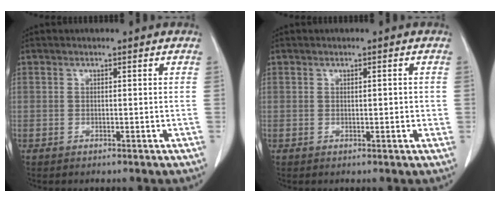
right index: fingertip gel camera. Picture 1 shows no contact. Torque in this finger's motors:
{"motor_torque": [-0.09, -0.04, -0.05, -0.01]}